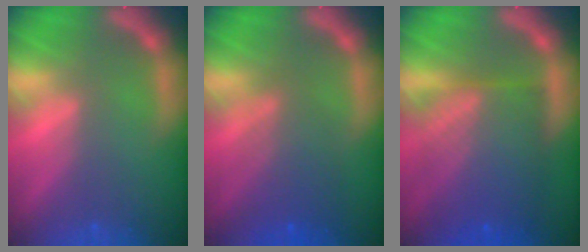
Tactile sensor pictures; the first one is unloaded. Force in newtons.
{"total": 5.1}
{"total": 10.1}